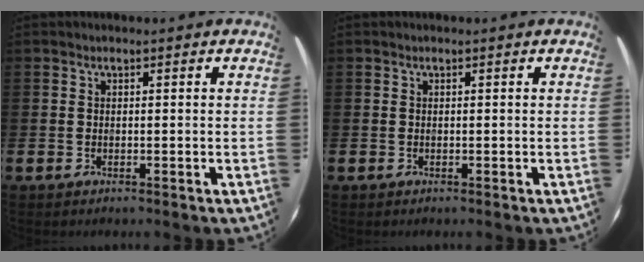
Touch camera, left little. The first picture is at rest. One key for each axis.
{"total": 0.0}